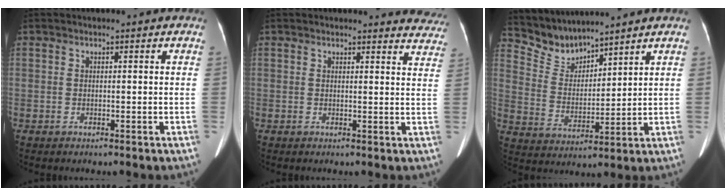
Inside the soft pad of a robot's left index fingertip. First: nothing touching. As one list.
[{"total": 7.4, "force": [7.3, 1.5, 0.2], "torque": [0.035, -0.035, 0.041]}, {"total": 7.1, "force": [7.0, 1.1, 0.2], "torque": [-0.020, 0.004, 0.155]}]